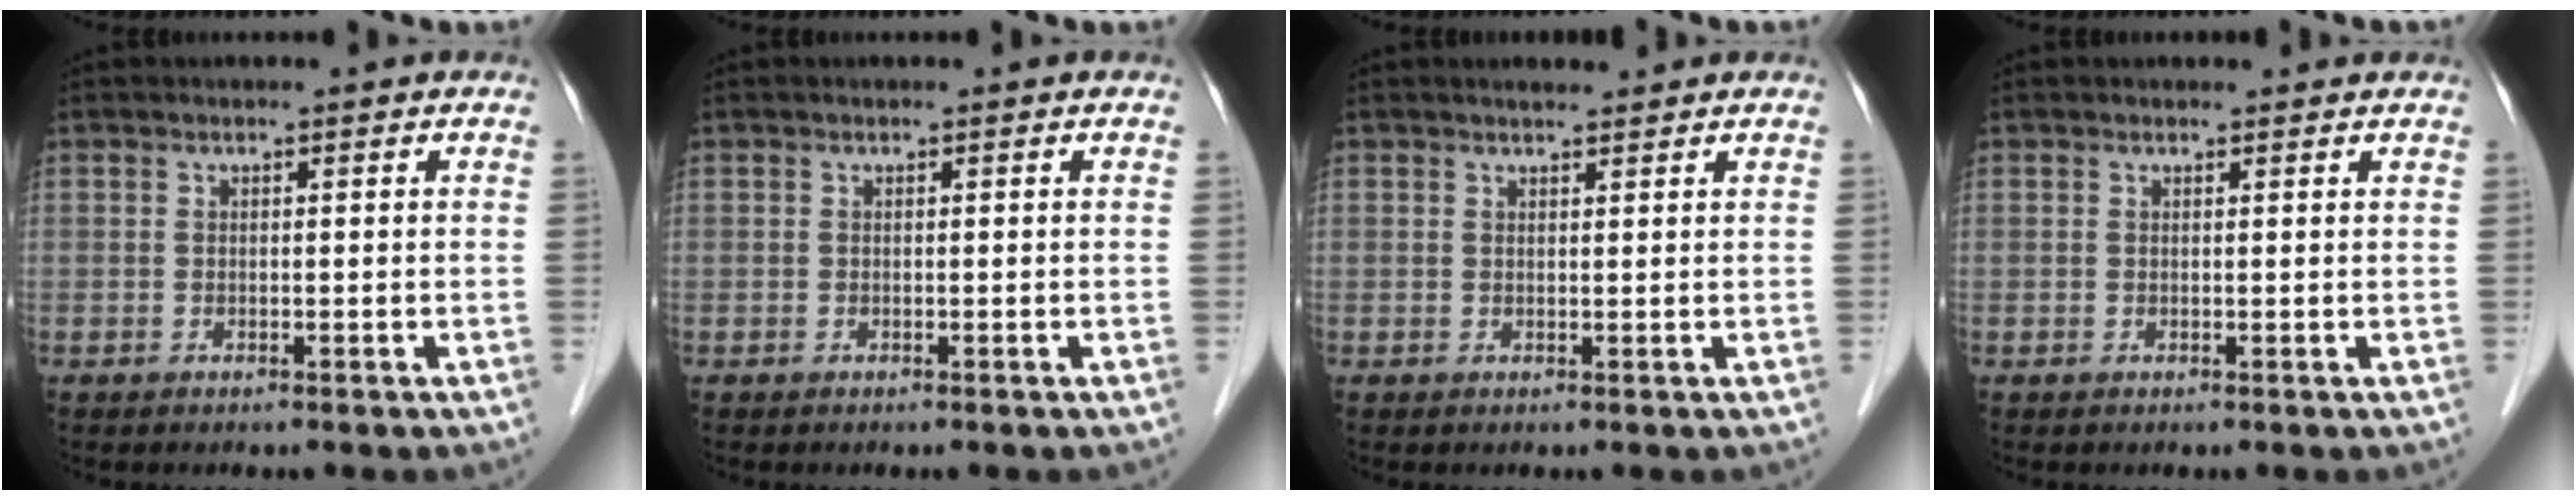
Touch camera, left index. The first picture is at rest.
{"total": 0.0}
{"total": 1.6, "force": [1.5, 0.3, 0.5], "torque": [-0.014, 0.004, 0.027]}
{"total": 1.2, "force": [1.2, 0.3, 0.0], "torque": [-0.012, 0.002, 0.012]}